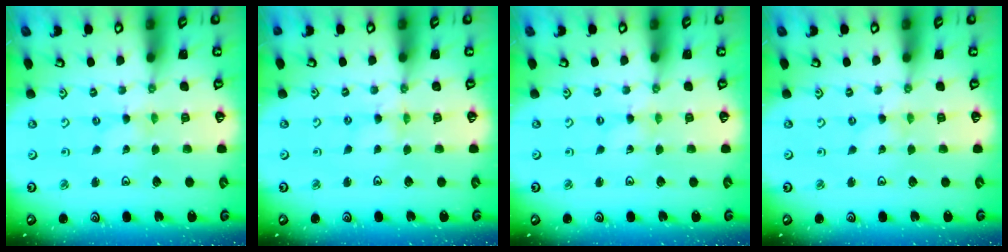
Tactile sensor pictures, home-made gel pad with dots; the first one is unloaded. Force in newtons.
{"total": 1.0, "press": 0.9, "slide": 0.2}
{"total": 0.0}
{"total": 0.0}